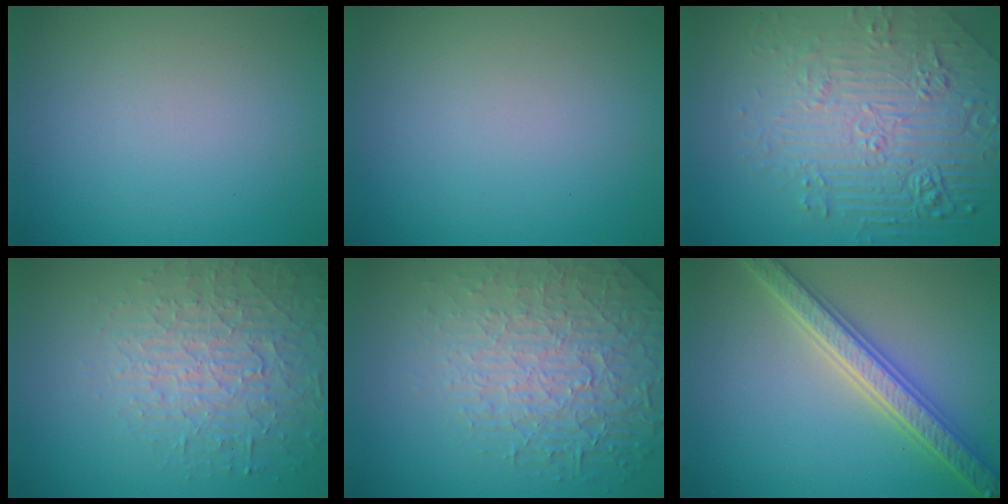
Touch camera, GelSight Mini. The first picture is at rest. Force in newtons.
{"total": 0.0}
{"total": 8.8, "press": 6.1, "slide": 6.4}
{"total": 4.2, "press": 4.1, "slide": 0.9}
{"total": 5.9, "press": 5.0, "slide": 3.0}
{"total": 5.5, "press": 5.4, "slide": 1.1}